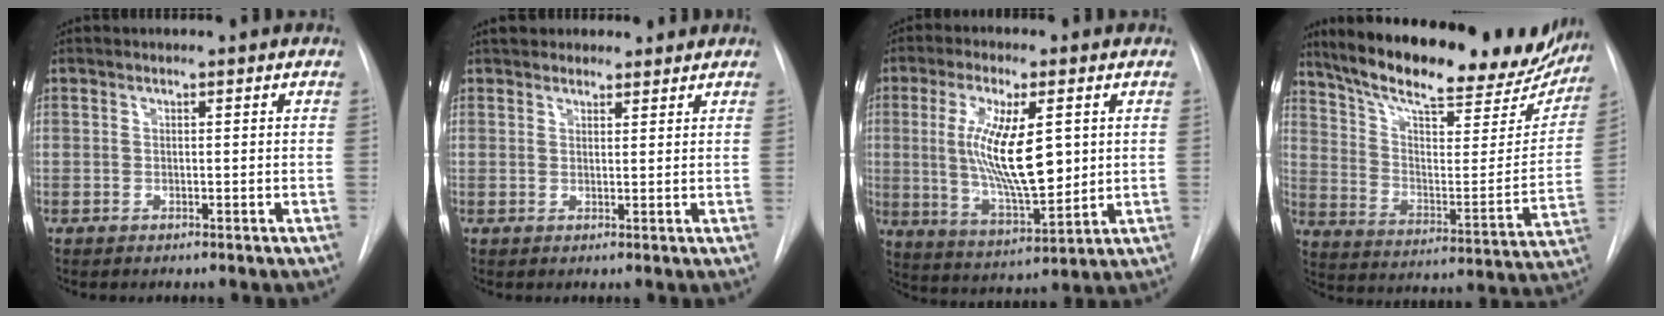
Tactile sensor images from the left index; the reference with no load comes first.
{"total": 5.4, "force": [4.8, 2.3, 1.3], "torque": [-0.008, 0.029, 0.068]}
{"total": 13.3, "force": [1.8, 3.5, 12.7], "torque": [-0.241, -0.008, 0.037]}
{"total": 28.7, "force": [23.7, 7.6, 14.3], "torque": [-0.222, -0.026, 0.321]}